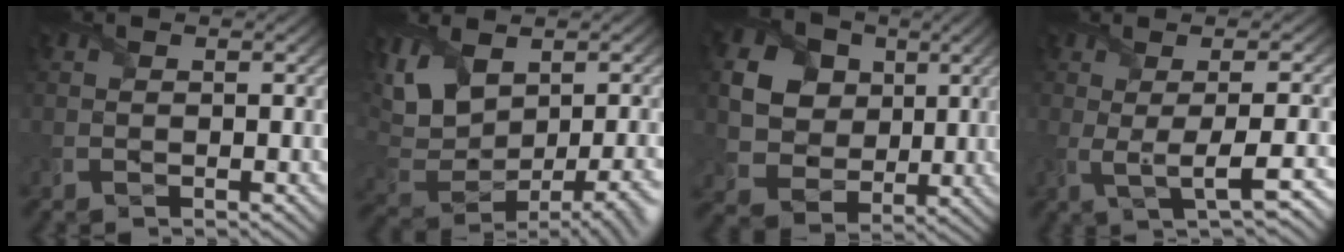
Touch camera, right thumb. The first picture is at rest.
{"total": 11.5, "force": [2.2, 6.3, 9.3], "torque": [-0.198, -0.008, 0.047]}
{"total": 13.1, "force": [3.9, 11.2, 5.7], "torque": [-0.202, 0.012, 0.101]}
{"total": 5.5, "force": [-0.7, 1.1, 5.3], "torque": [-0.086, 0.006, -0.012]}